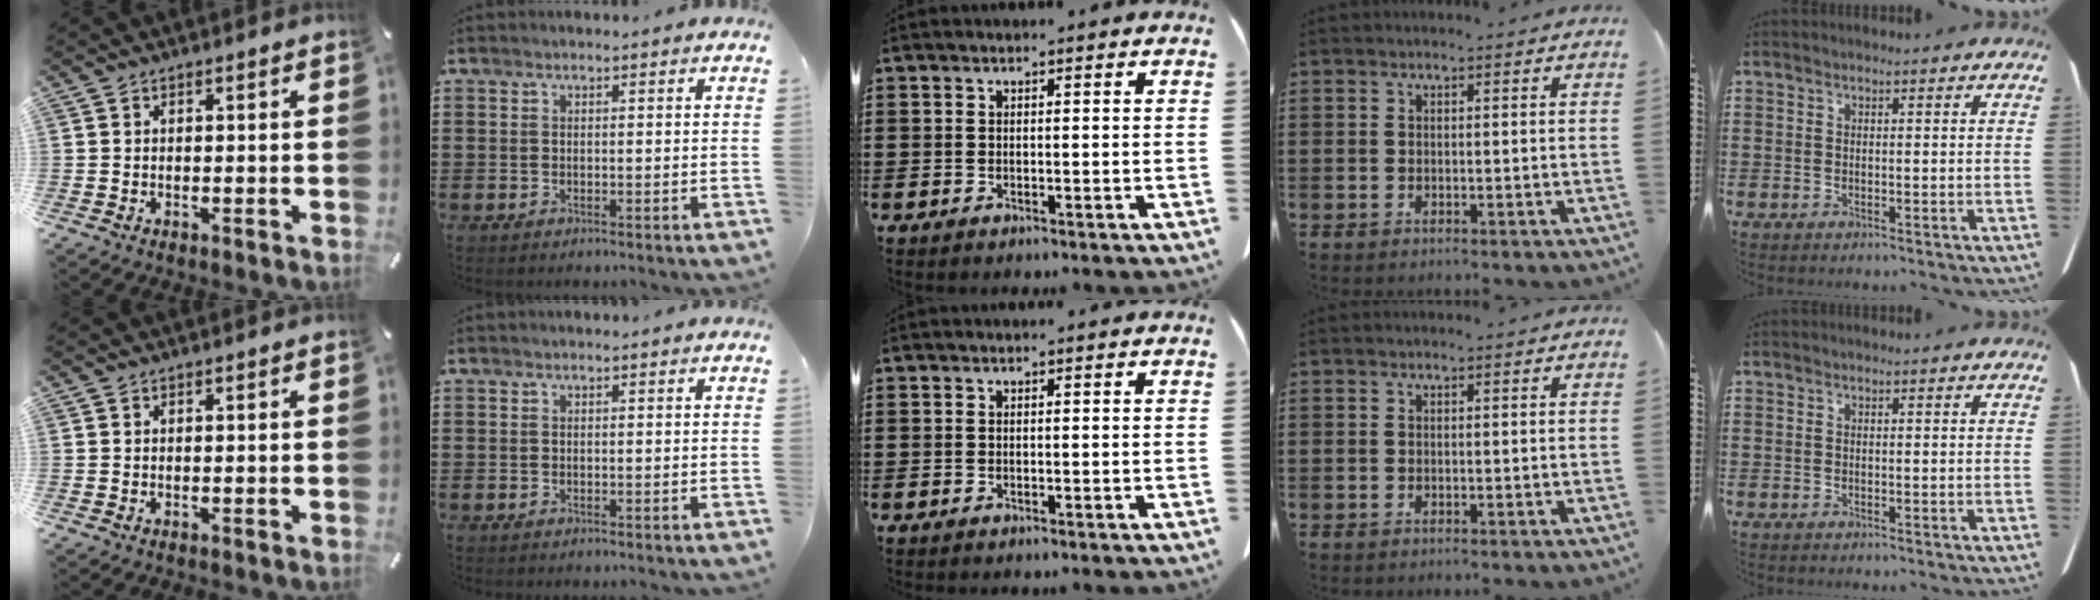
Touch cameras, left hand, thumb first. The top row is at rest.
{}